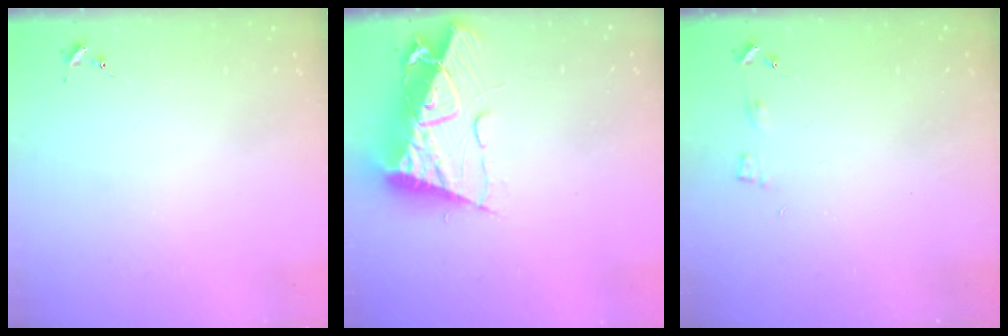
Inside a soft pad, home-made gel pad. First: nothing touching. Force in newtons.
{"total": 13.6, "press": 13.6, "slide": 1.1}
{"total": 3.6, "press": 3.6, "slide": 0.5}